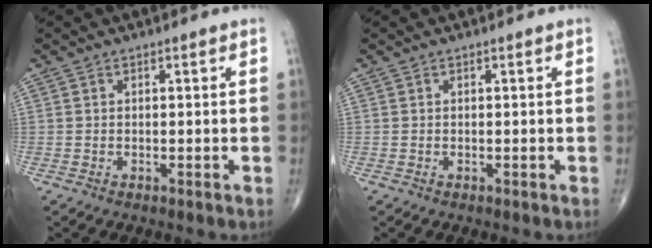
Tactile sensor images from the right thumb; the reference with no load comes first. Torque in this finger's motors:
{"motor_torque": [-0.02, 0.02, 0.00, 0.00, 0.00]}